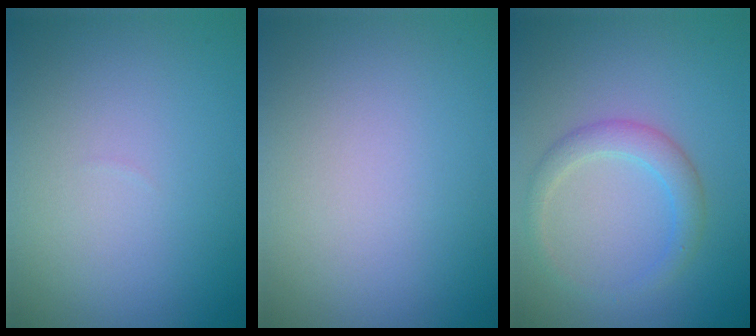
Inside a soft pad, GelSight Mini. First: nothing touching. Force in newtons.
{"total": 0.0}
{"total": 2.7, "press": 2.6, "slide": 0.2}